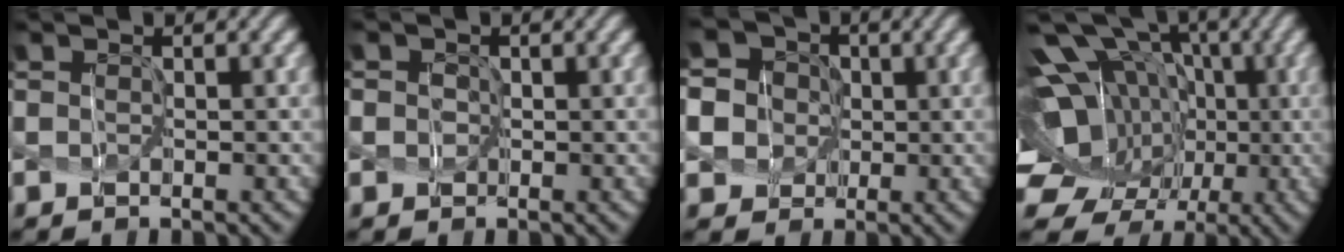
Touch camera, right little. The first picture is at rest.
{"total": 1.9, "force": [0.1, 1.9, 0.5], "torque": [0.015, 0.013, -0.022]}
{"total": 6.8, "force": [-0.3, 6.5, 2.0], "torque": [-0.072, 0.016, -0.030]}
{"total": 15.0, "force": [1.2, 12.1, 8.8], "torque": [-0.179, 0.017, 0.022]}